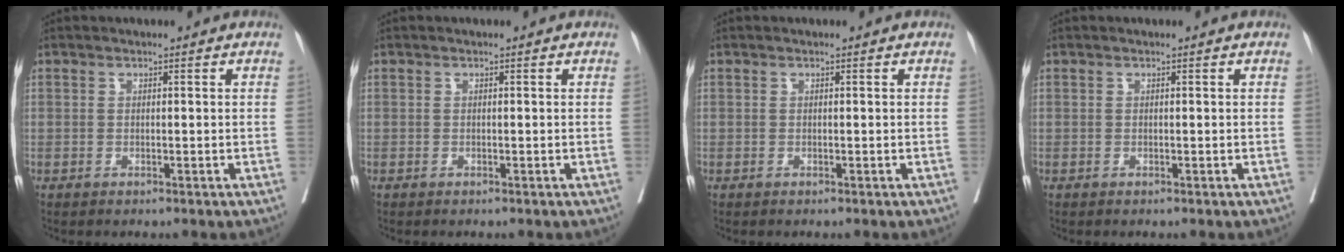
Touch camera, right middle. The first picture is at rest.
{"total": 0.0}
{"total": 0.0}
{"total": 0.0}